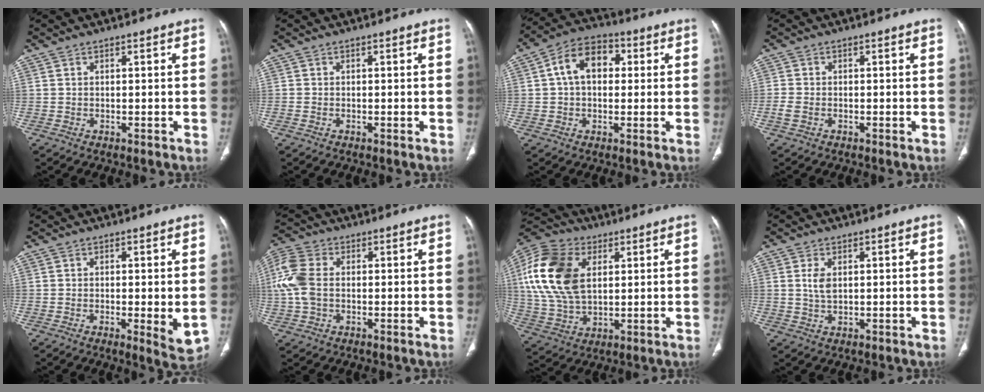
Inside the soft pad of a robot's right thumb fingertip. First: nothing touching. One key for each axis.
{"total": 0.0}
{"total": 10.3, "fx": 1.8, "fy": 7.1, "fz": 7.4, "tx": -0.110, "ty": 0.024, "tz": 0.022}
{"total": 2.3, "fx": -0.8, "fy": 1.6, "fz": 1.5, "tx": -0.037, "ty": 0.001, "tz": -0.018}
{"total": 5.8, "fx": -1.1, "fy": 1.8, "fz": 5.4, "tx": -0.071, "ty": -0.016, "tz": -0.014}
{"total": 8.8, "fx": 0.1, "fy": 5.9, "fz": 6.5, "tx": -0.167, "ty": 0.019, "tz": -0.001}
{"total": 19.4, "fx": 4.7, "fy": 12.4, "fz": 14.1, "tx": -0.287, "ty": -0.001, "tz": 0.086}
{"total": 3.2, "fx": 0.7, "fy": 1.8, "fz": 2.6, "tx": -0.054, "ty": -0.004, "tz": 0.015}